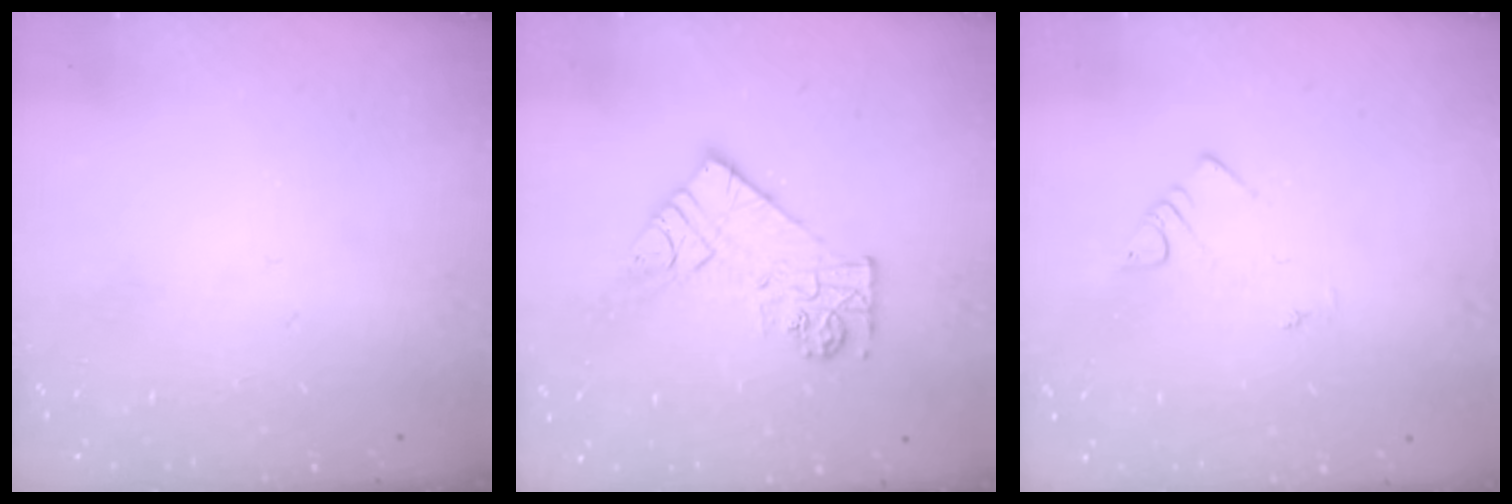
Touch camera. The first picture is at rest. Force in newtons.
{"total": 11.2, "press": 11.2, "slide": 0.8}
{"total": 2.1, "press": 2.1, "slide": 0.4}